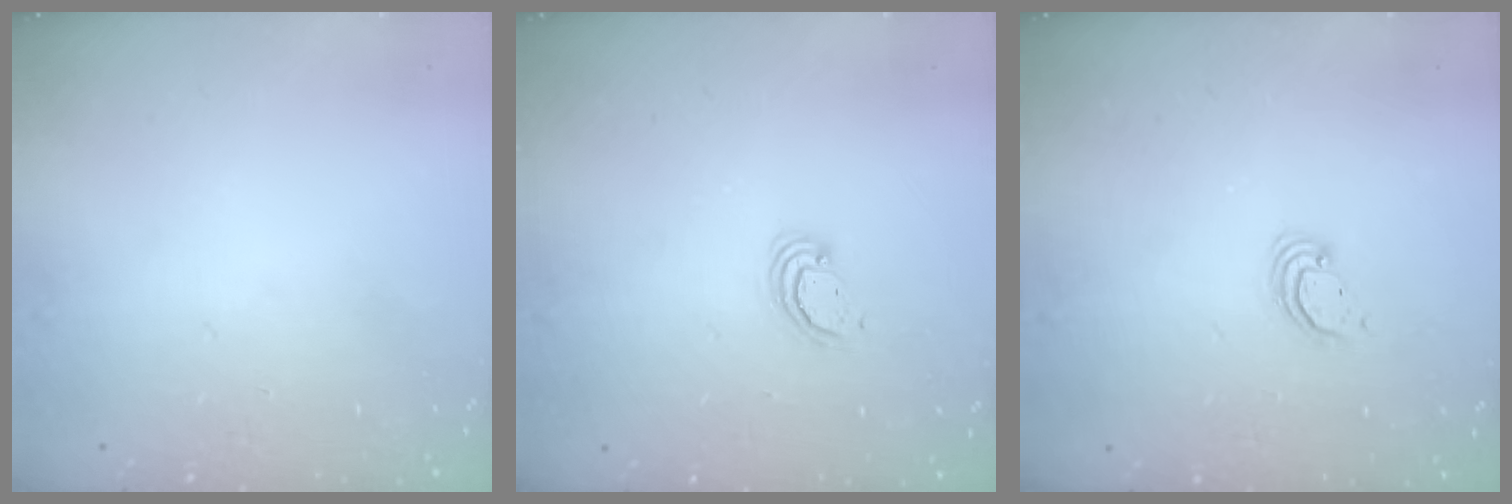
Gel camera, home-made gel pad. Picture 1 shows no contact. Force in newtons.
{"total": 2.3, "press": 2.3, "slide": 0.3}
{"total": 2.6, "press": 2.6, "slide": 0.2}